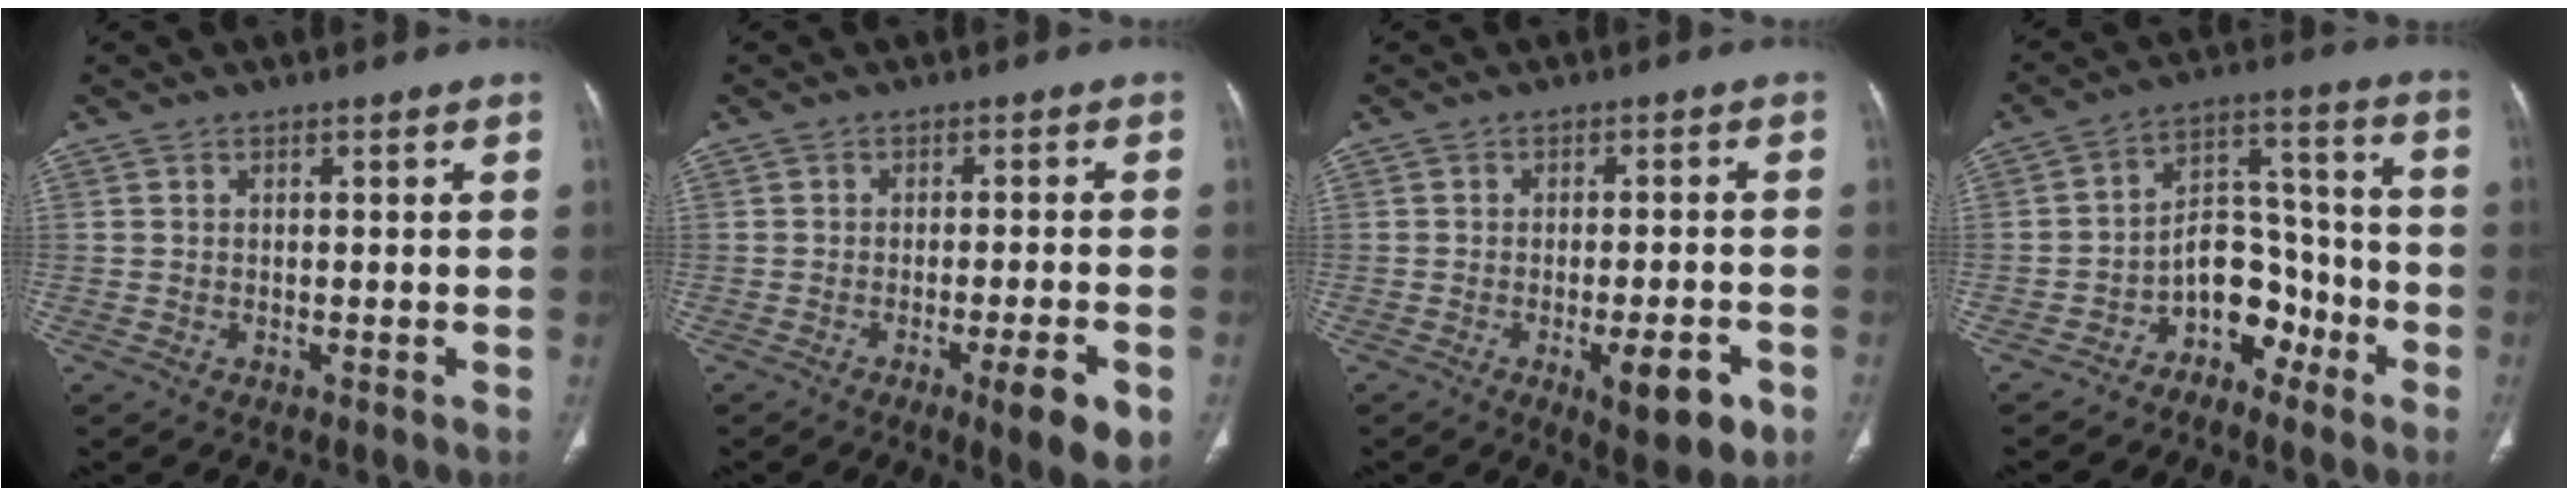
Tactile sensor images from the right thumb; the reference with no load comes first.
{"total": 7.4, "force": [-3.3, 0.9, 6.6], "torque": [-0.090, -0.002, -0.042]}
{"total": 8.8, "force": [-3.7, 2.7, 7.5], "torque": [-0.096, 0.004, -0.044]}
{"total": 9.4, "force": [-5.5, 6.4, 4.1], "torque": [-0.024, 0.087, -0.100]}